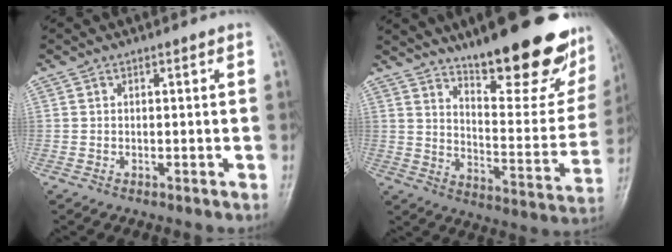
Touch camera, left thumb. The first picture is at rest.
{"total": 25.2, "force": [17.6, 7.3, 16.4], "torque": [-0.191, -0.098, 0.252]}